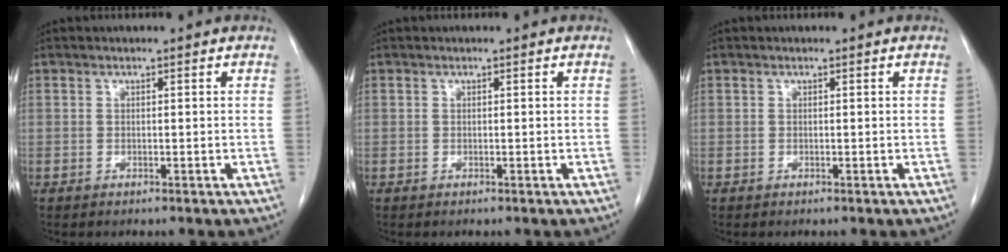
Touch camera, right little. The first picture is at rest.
{"total": 0.0}
{"total": 0.0}